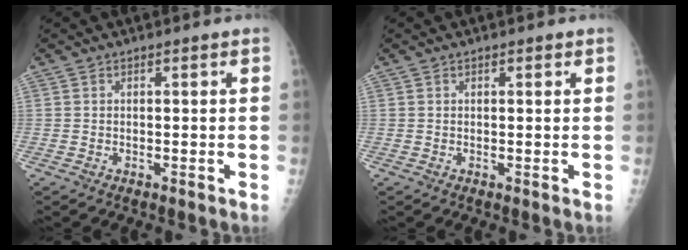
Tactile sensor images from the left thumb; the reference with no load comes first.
{"total": 0.9, "force": [0.5, 0.4, 0.6], "torque": [-0.007, -0.001, 0.006]}